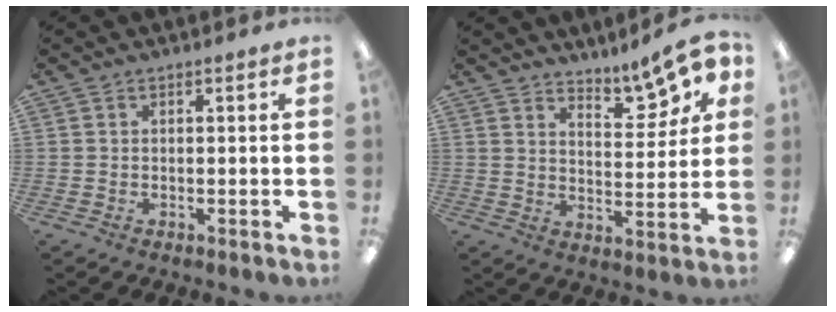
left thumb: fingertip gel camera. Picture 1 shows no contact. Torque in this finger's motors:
{"motor_torque": [-0.11, 0.11, 0.17, -0.25, 0.04]}